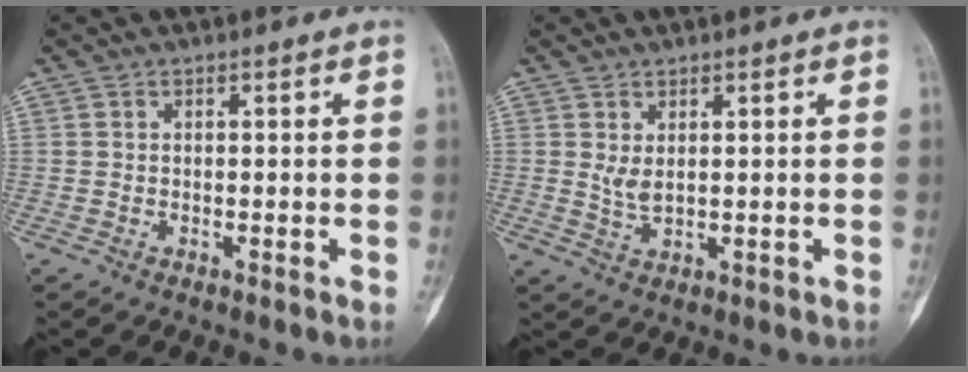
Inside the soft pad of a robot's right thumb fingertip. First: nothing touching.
{"total": 2.5, "force": [0.7, 1.0, 2.1], "torque": [-0.040, -0.010, 0.021]}